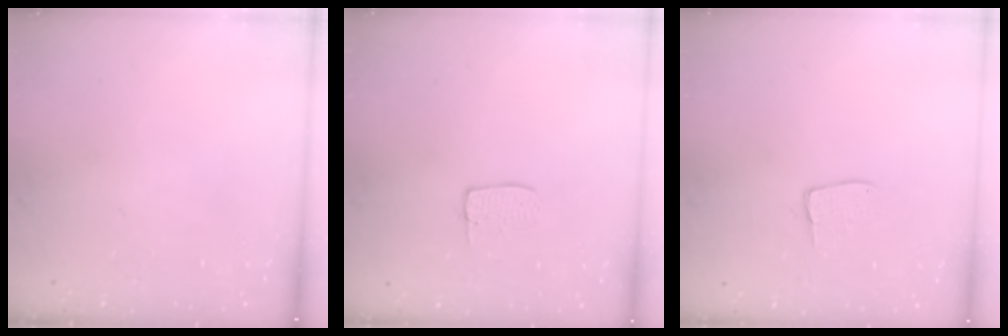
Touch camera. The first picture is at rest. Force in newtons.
{"total": 6.0, "press": 6.0, "slide": 0.4}
{"total": 6.1, "press": 6.1, "slide": 0.5}